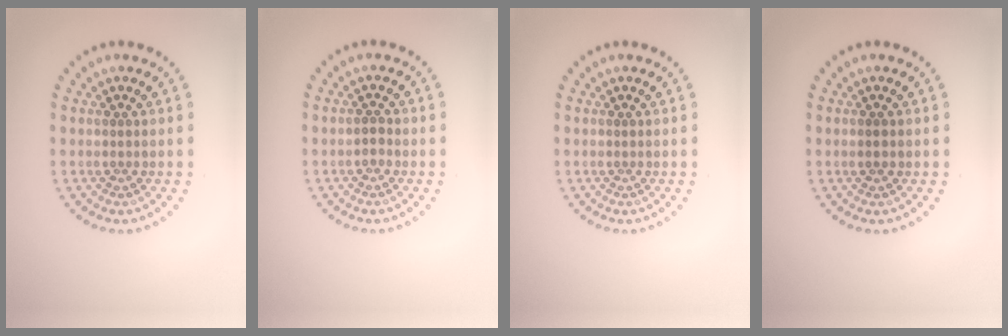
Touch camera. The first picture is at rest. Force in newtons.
{"total": 0.8, "press": 0.8, "slide": 0.2}
{"total": 0.0}
{"total": 1.0, "press": 1.0, "slide": 0.0}